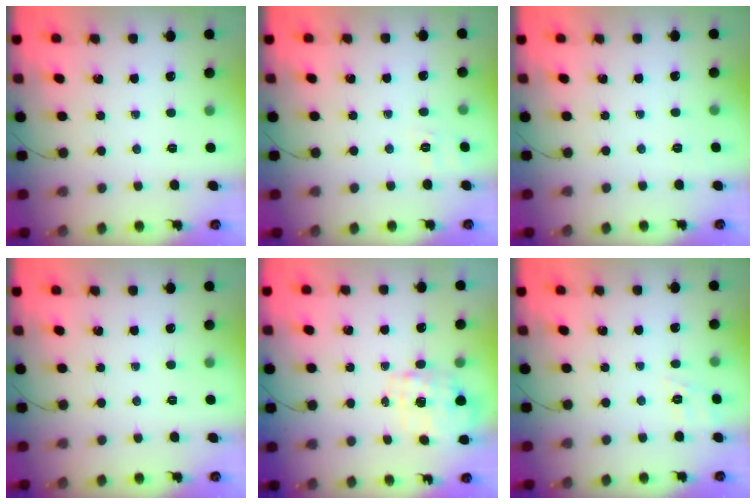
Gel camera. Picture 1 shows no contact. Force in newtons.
{"total": 2.8, "press": 2.2, "slide": 1.8}
{"total": 2.0, "press": 1.3, "slide": 1.5}
{"total": 0.0}
{"total": 1.5, "press": 1.5, "slide": 0.5}
{"total": 7.9, "press": 7.7, "slide": 2.0}